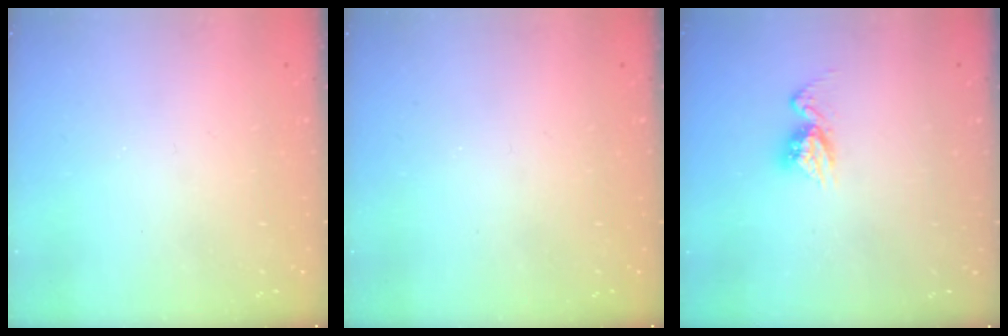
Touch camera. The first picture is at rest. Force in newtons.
{"total": 0.0}
{"total": 6.7, "press": 6.7, "slide": 0.6}